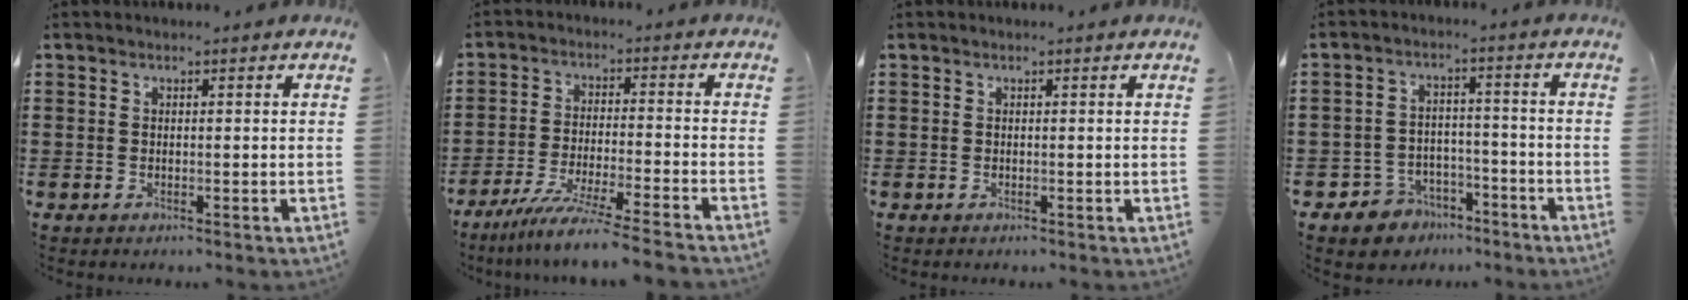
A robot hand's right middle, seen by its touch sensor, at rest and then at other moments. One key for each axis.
{"total": 7.5, "fx": -6.6, "fy": -0.8, "fz": 3.5, "tx": -0.068, "ty": -0.017, "tz": -0.126}
{"total": 0.0}
{"total": 4.6, "fx": -4.0, "fy": 2.3, "fz": 0.1, "tx": -0.021, "ty": 0.009, "tz": -0.082}